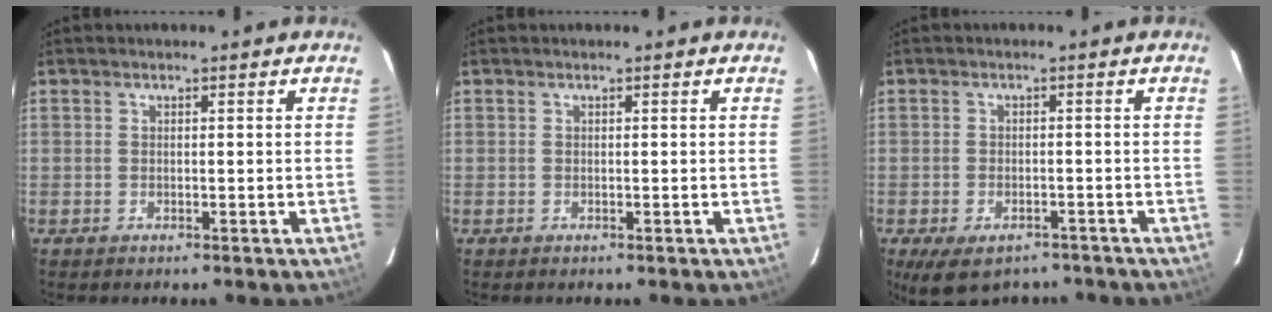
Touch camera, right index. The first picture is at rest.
{"total": 0.0}
{"total": 9.1, "force": [-6.5, 4.7, 4.4], "torque": [-0.088, -0.018, -0.086]}